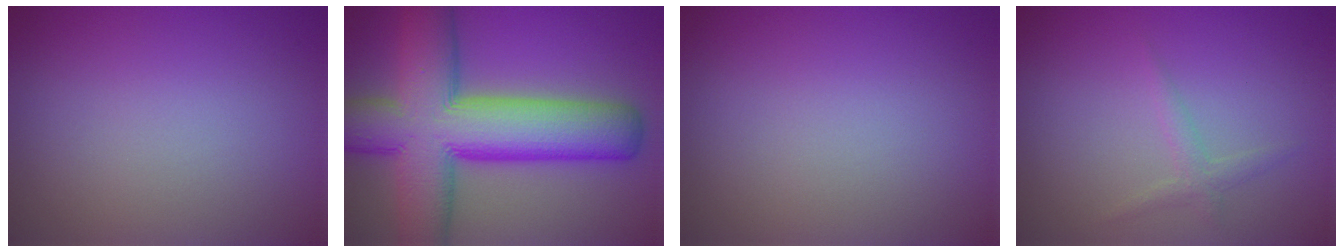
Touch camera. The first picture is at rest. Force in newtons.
{"total": 14.2, "press": 14.1, "slide": 0.7}
{"total": 0.0}
{"total": 1.3, "press": 1.3, "slide": 0.0}